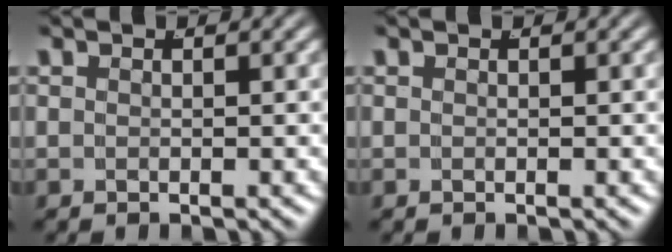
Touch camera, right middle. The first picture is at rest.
{"total": 0.0}